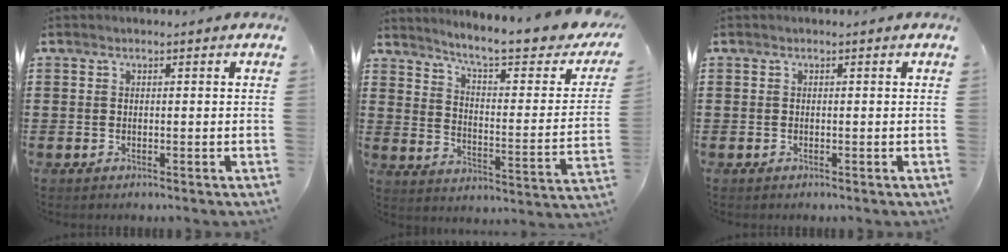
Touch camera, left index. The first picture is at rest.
{"total": 7.8, "force": [6.2, 0.0, 4.7], "torque": [-0.110, -0.048, 0.095]}
{"total": 0.0}